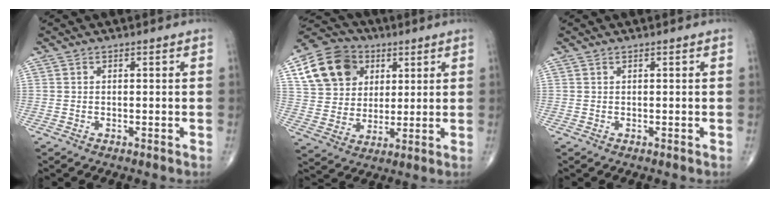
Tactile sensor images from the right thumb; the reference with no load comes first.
{"total": 15.3, "force": [6.0, 12.1, 7.1], "torque": [-0.108, -0.003, 0.106]}
{"total": 0.0}